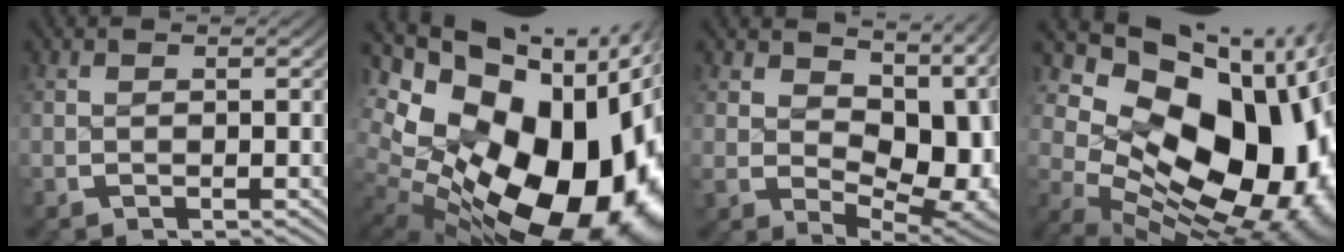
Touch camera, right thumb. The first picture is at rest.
{"total": 27.2, "force": [-1.5, 18.3, 20.1], "torque": [-0.332, -0.040, -0.015]}
{"total": 11.4, "force": [1.3, 6.9, 9.0], "torque": [-0.136, -0.017, 0.028]}
{"total": 21.7, "force": [-0.7, 13.6, 16.9], "torque": [-0.272, -0.037, 0.002]}